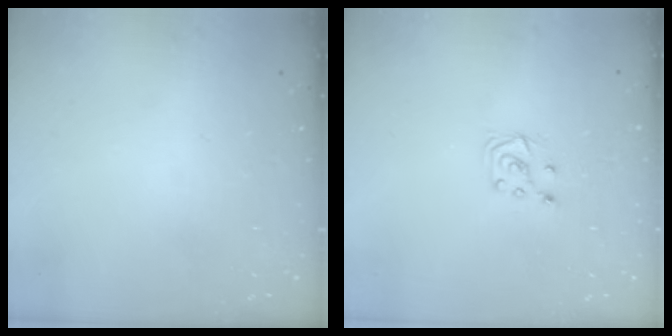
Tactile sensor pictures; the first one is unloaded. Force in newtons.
{"total": 5.2, "press": 5.2, "slide": 0.4}